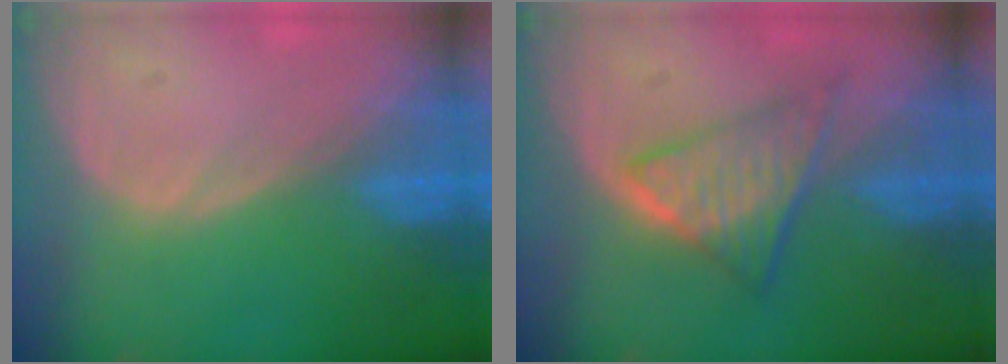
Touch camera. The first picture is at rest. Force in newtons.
{"total": 6.1, "press": 5.7, "slide": 2.0}